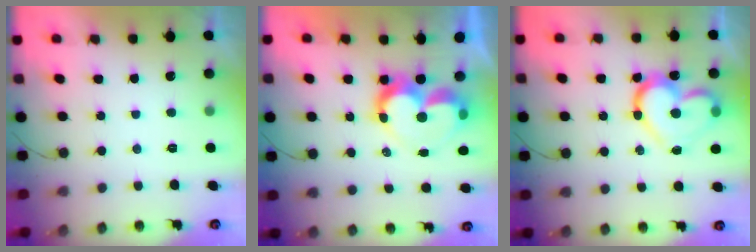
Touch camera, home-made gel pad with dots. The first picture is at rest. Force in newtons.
{"total": 11.0, "press": 11.0, "slide": 0.8}
{"total": 16.1, "press": 16.0, "slide": 1.5}